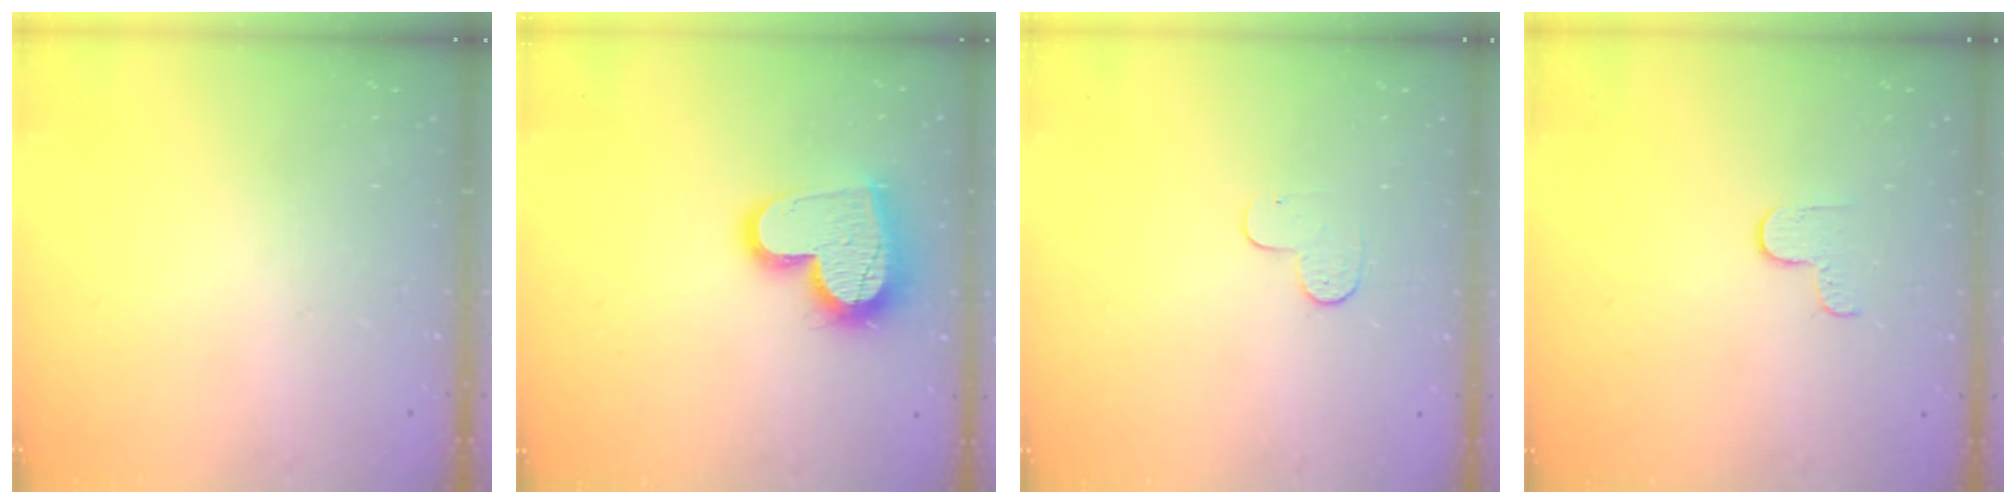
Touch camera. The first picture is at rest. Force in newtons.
{"total": 16.6, "press": 16.5, "slide": 1.6}
{"total": 4.3, "press": 4.2, "slide": 0.4}
{"total": 2.7, "press": 2.6, "slide": 0.4}